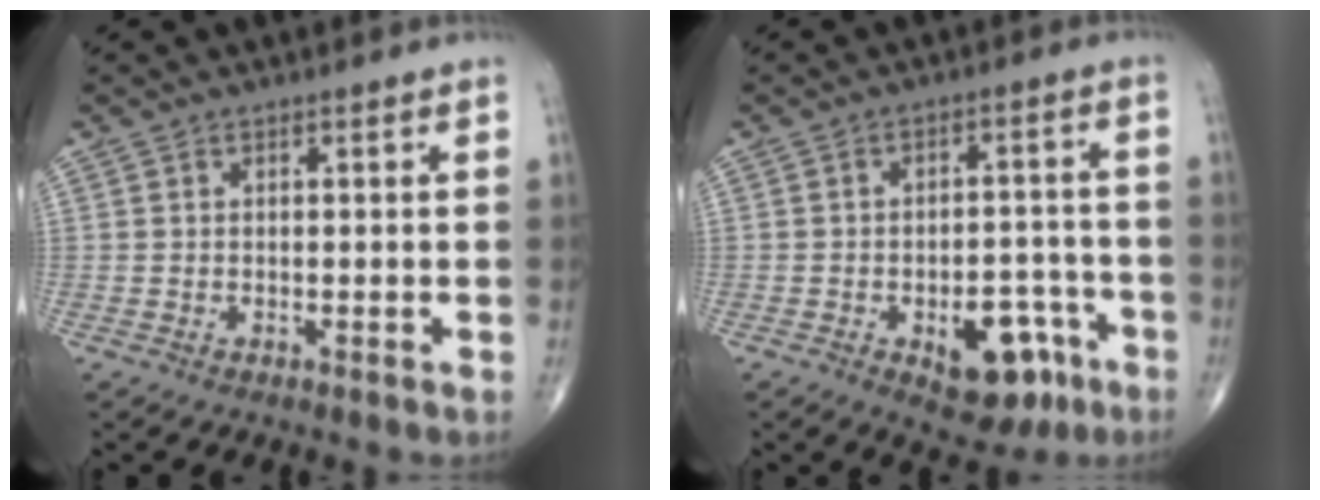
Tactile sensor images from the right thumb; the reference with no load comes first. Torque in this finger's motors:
{"motor_torque": [3.77, 1.24, 0.46, -0.69, 0.04]}